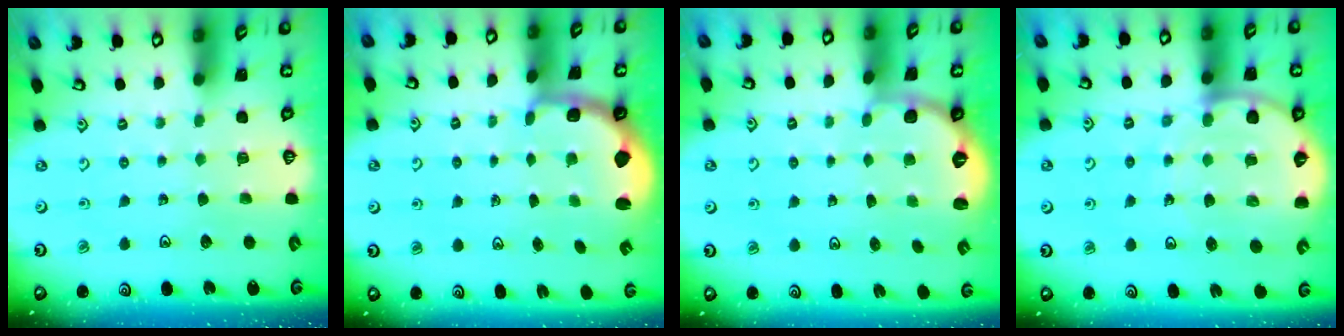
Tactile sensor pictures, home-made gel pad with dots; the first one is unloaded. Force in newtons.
{"total": 2.4, "press": 1.2, "slide": 2.1}
{"total": 2.6, "press": 1.7, "slide": 1.9}
{"total": 8.8, "press": 8.5, "slide": 2.2}